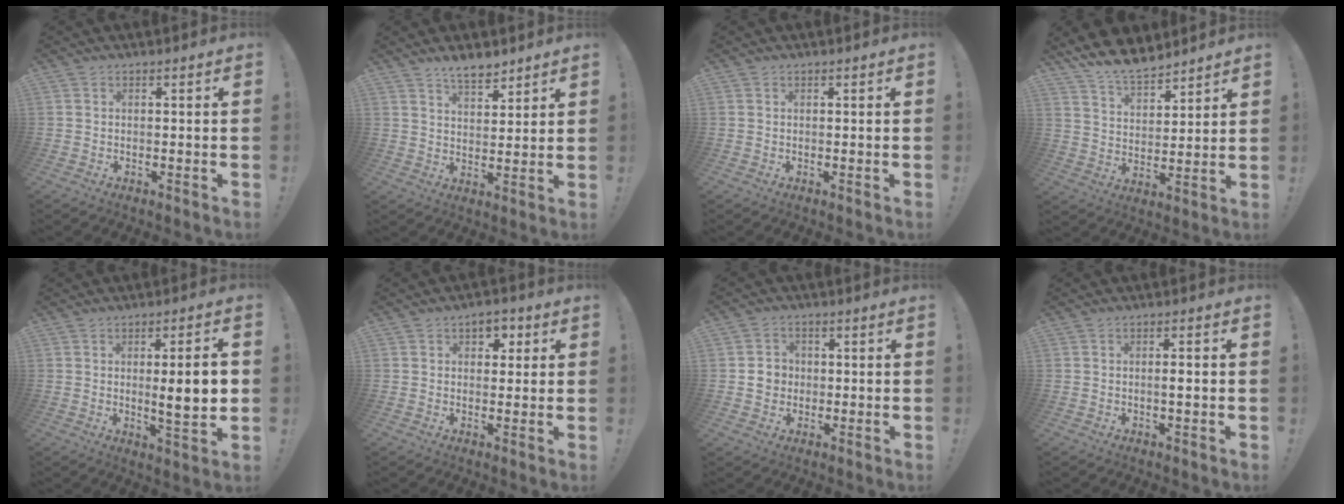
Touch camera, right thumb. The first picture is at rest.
{"total": 6.8, "force": [5.7, 2.6, 2.7], "torque": [-0.032, -0.037, 0.101]}
{"total": 0.0}
{"total": 10.5, "force": [9.1, 3.9, 3.3], "torque": [-0.066, -0.067, 0.175]}
{"total": 10.5, "force": [0.4, 1.7, 10.3], "torque": [-0.149, -0.008, 0.002]}
{"total": 4.5, "force": [1.5, 3.7, 2.1], "torque": [-0.012, 0.001, 0.021]}
{"total": 5.1, "force": [-0.4, 4.7, 1.8], "torque": [-0.024, 0.010, -0.006]}
{"total": 2.3, "force": [-0.4, 0.2, 2.2], "torque": [-0.036, 0.000, -0.010]}